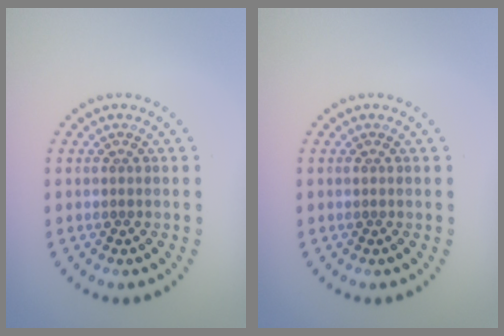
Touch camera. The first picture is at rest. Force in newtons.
{"total": 0.0}